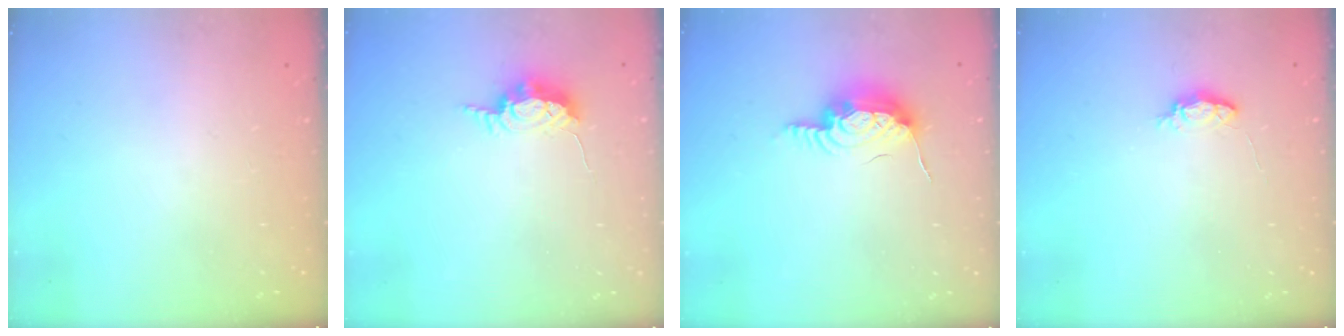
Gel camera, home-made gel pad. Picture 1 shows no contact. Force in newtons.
{"total": 6.6, "press": 6.6, "slide": 0.3}
{"total": 16.0, "press": 12.5, "slide": 10.0}
{"total": 3.5, "press": 3.4, "slide": 0.5}